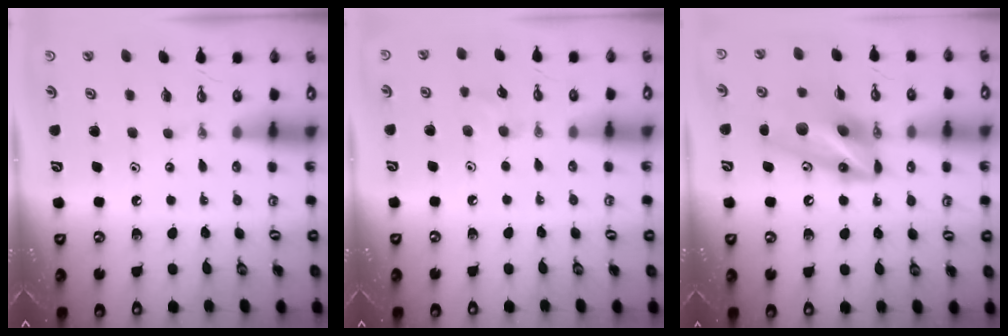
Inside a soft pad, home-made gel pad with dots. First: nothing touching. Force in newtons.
{"total": 6.6, "press": 6.2, "slide": 2.2}
{"total": 11.1, "press": 11.0, "slide": 1.9}